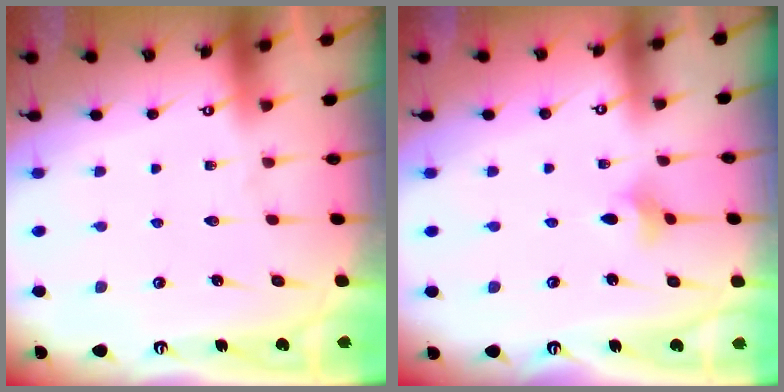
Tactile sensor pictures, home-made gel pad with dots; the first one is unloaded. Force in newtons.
{"total": 1.9, "press": 1.9, "slide": 0.4}